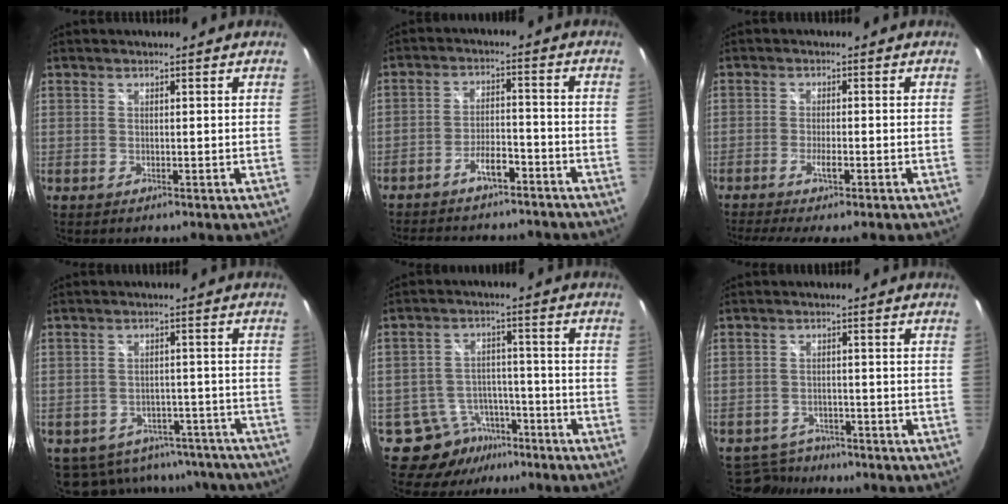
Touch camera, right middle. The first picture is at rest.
{"total": 12.7, "force": [-10.8, 4.0, 5.4], "torque": [-0.117, 0.015, -0.155]}
{"total": 5.7, "force": [-4.5, -0.6, 3.5], "torque": [-0.080, -0.019, -0.079]}
{"total": 14.4, "force": [-11.6, 7.6, 4.1], "torque": [-0.088, 0.011, -0.131]}
{"total": 8.8, "force": [-6.5, 5.7, 1.6], "torque": [-0.035, 0.020, -0.088]}
{"total": 4.7, "force": [-4.1, 2.4, -0.1], "torque": [-0.011, 0.008, -0.068]}